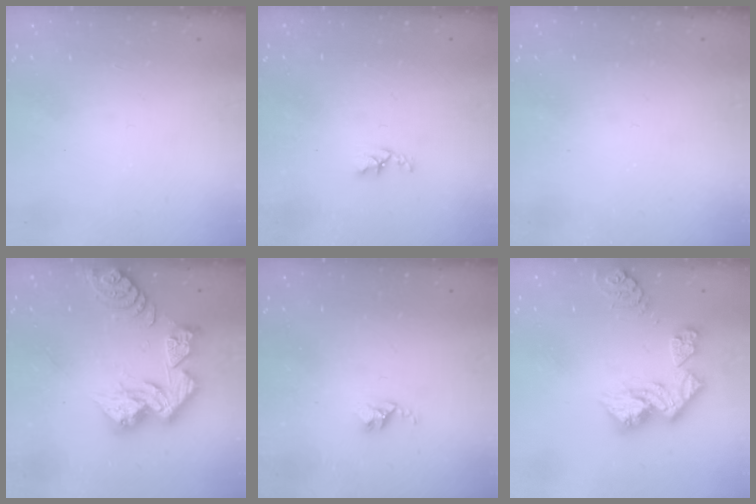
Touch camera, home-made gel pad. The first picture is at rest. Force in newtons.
{"total": 3.3, "press": 3.2, "slide": 0.5}
{"total": 0.0}
{"total": 16.4, "press": 16.4, "slide": 1.5}
{"total": 2.6, "press": 2.6, "slide": 0.4}
{"total": 13.1, "press": 13.0, "slide": 1.4}